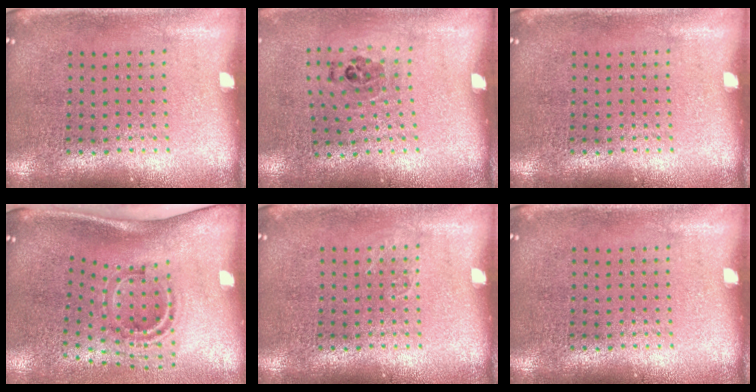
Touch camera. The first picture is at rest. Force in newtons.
{"total": 1.1, "press": 0.7, "slide": 0.8}
{"total": 0.0}
{"total": 1.9, "press": 1.2, "slide": 1.5}
{"total": 0.6, "press": 0.5, "slide": 0.2}
{"total": 0.0}